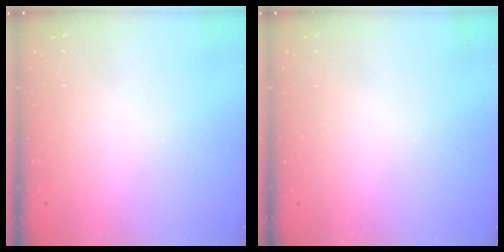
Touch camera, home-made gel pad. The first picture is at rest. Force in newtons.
{"total": 0.0}